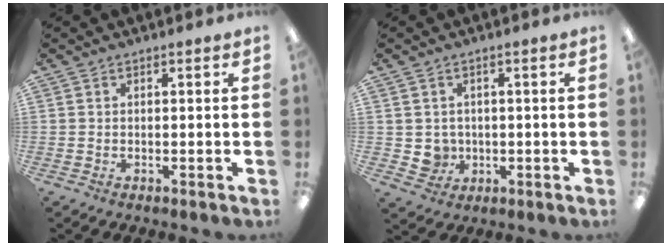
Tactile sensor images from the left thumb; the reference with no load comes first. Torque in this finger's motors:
{"motor_torque": [-0.02, 0.05, -0.02, 0.05, 0.00]}